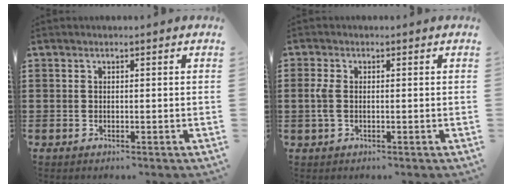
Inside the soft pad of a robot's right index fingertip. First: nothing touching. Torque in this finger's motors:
{"motor_torque": [0.45, 0.12, 0.22, 0.07]}